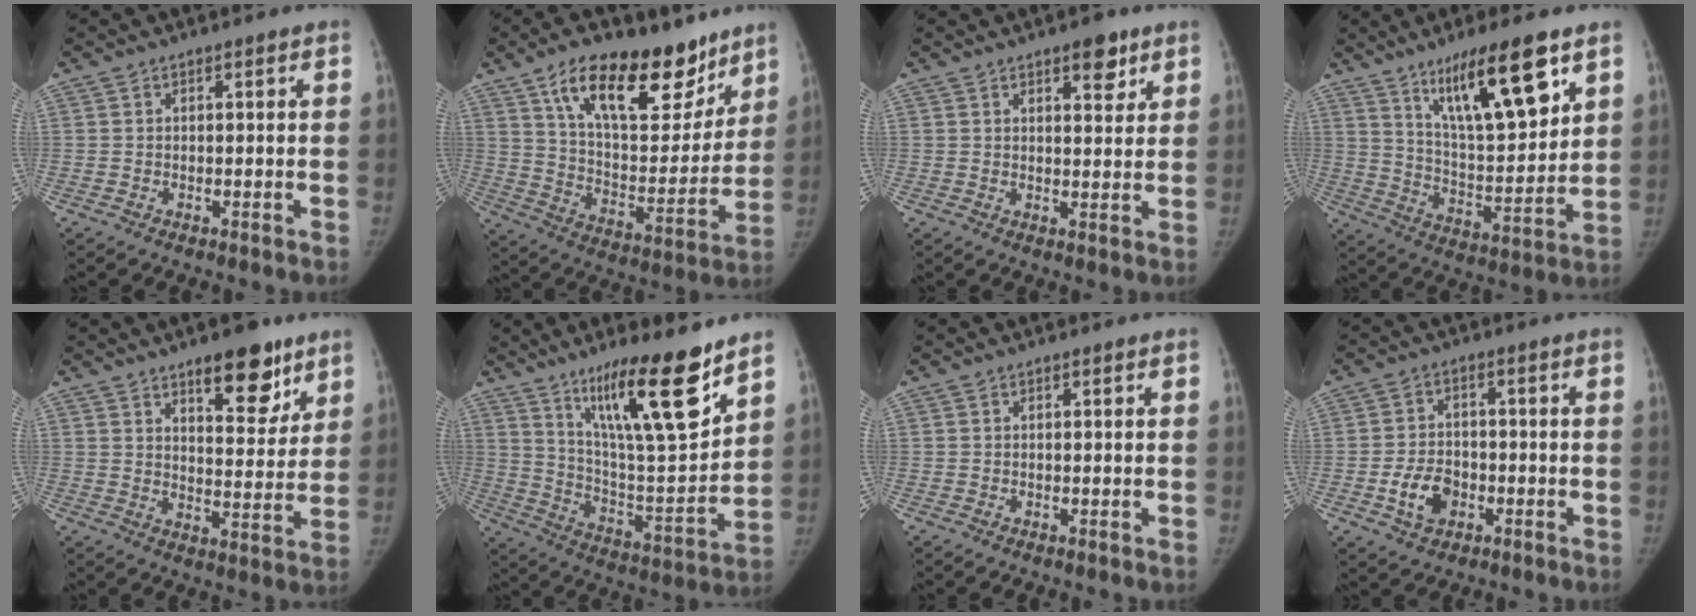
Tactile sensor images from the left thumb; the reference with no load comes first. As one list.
[{"total": 22.8, "force": [14.4, 10.7, 14.0], "torque": [-0.170, -0.059, 0.236]}, {"total": 4.6, "force": [2.9, 2.3, 2.8], "torque": [-0.014, -0.015, 0.037]}, {"total": 17.4, "force": [9.9, 4.2, 13.7], "torque": [-0.204, -0.054, 0.177]}, {"total": 11.6, "force": [7.5, 4.9, 7.3], "torque": [-0.063, -0.046, 0.110]}, {"total": 20.3, "force": [13.1, 3.4, 15.2], "torque": [-0.218, -0.085, 0.225]}, {"total": 0.0}, {"total": 6.9, "force": [-2.6, 5.0, 4.0], "torque": [-0.056, 0.015, -0.044]}]